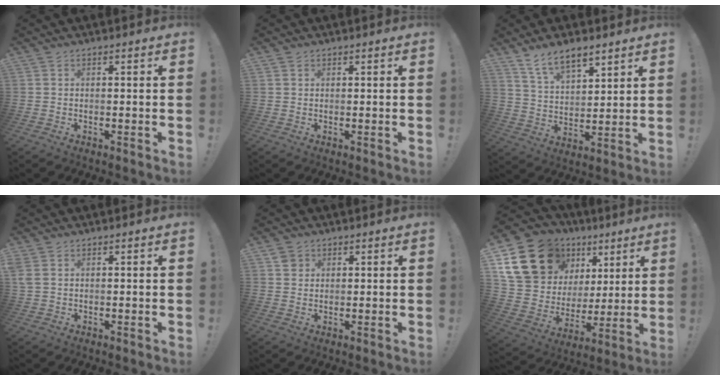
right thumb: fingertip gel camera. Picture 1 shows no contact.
{"total": 0.9, "force": [0.6, 0.6, 0.0], "torque": [0.004, -0.001, 0.011]}
{"total": 10.0, "force": [7.8, 3.9, 5.0], "torque": [-0.089, -0.044, 0.147]}
{"total": 2.8, "force": [1.1, 1.8, 1.7], "torque": [-0.037, 0.005, 0.023]}
{"total": 2.7, "force": [1.5, 2.1, 0.8], "torque": [-0.002, -0.007, 0.027]}
{"total": 20.3, "force": [10.8, 14.5, 9.2], "torque": [-0.159, -0.059, 0.231]}